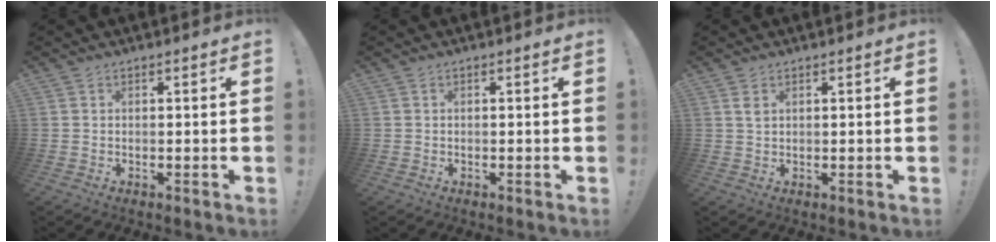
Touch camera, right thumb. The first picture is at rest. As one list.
[{"total": 1.1, "force": [0.2, 1.0, -0.1], "torque": [0.008, -0.005, 0.002]}, {"total": 1.8, "force": [0.9, 1.0, 1.2], "torque": [-0.011, -0.005, 0.014]}]